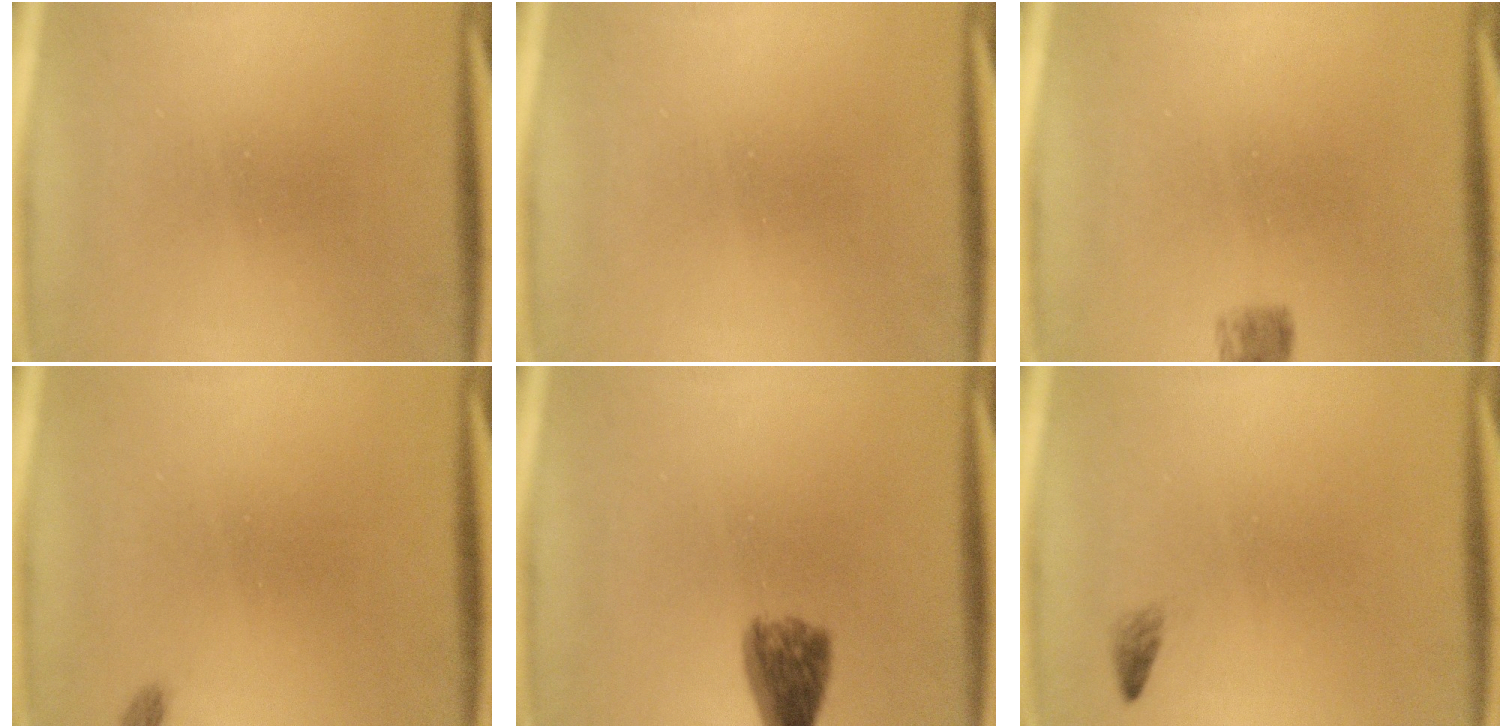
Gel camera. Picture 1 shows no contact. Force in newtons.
{"total": 0.0}
{"total": 2.6}
{"total": 1.1}
{"total": 4.6}
{"total": 0.8}